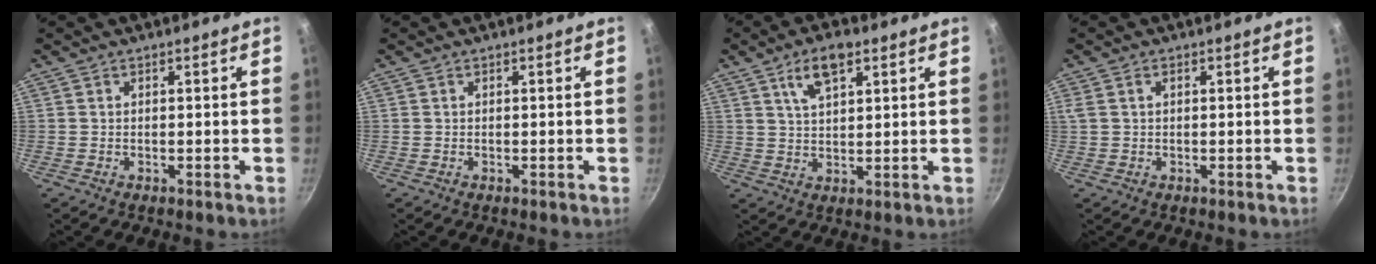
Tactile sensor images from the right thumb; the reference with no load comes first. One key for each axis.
{"total": 0.0}
{"total": 7.7, "fx": 3.9, "fy": 3.4, "fz": 5.7, "tx": -0.093, "ty": -0.008, "tz": 0.071}
{"total": 0.9, "fx": 0.4, "fy": 0.6, "fz": 0.6, "tx": -0.011, "ty": 0.004, "tz": 0.005}